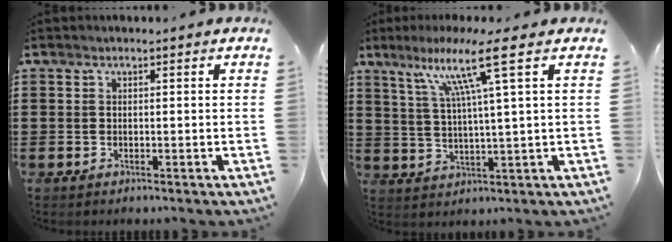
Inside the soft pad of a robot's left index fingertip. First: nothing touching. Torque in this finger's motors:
{"motor_torque": [1.40, -0.74, 0.86, 0.21]}